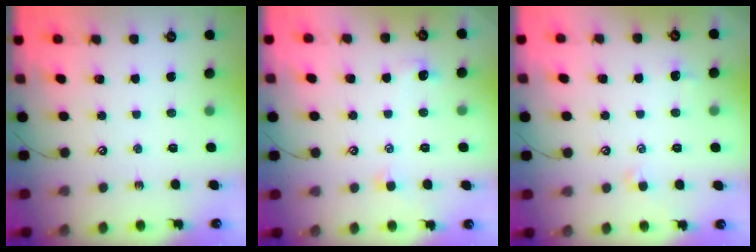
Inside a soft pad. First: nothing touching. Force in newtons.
{"total": 1.0, "press": 0.7, "slide": 0.7}
{"total": 0.6, "press": 0.4, "slide": 0.4}